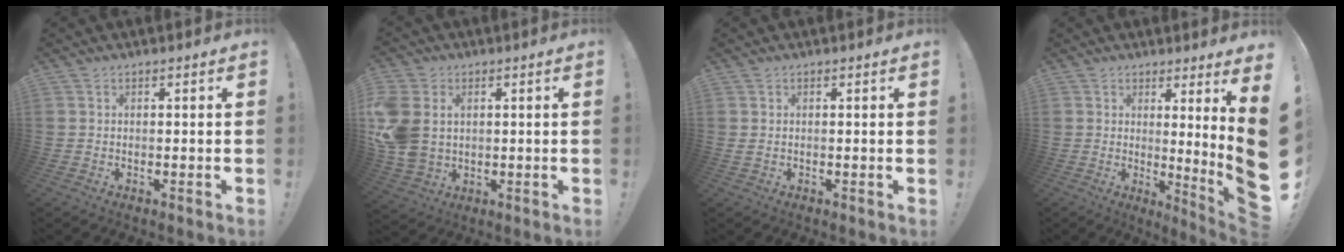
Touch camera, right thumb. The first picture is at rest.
{"total": 10.6, "force": [2.6, 8.2, 6.3], "torque": [-0.139, -0.009, 0.051]}
{"total": 0.8, "force": [0.4, 0.0, 0.7], "torque": [-0.008, -0.003, 0.004]}
{"total": 9.0, "force": [1.7, -1.8, 8.6], "torque": [-0.117, -0.052, 0.015]}